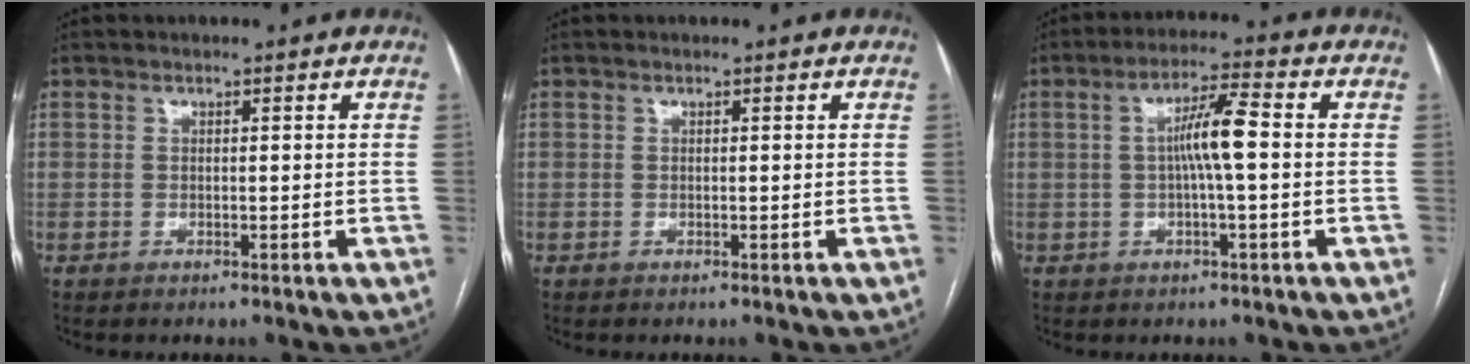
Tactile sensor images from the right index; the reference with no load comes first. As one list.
[{"total": 0.0}, {"total": 6.4, "force": [0.1, 0.2, 6.4], "torque": [-0.117, 0.013, 0.000]}]